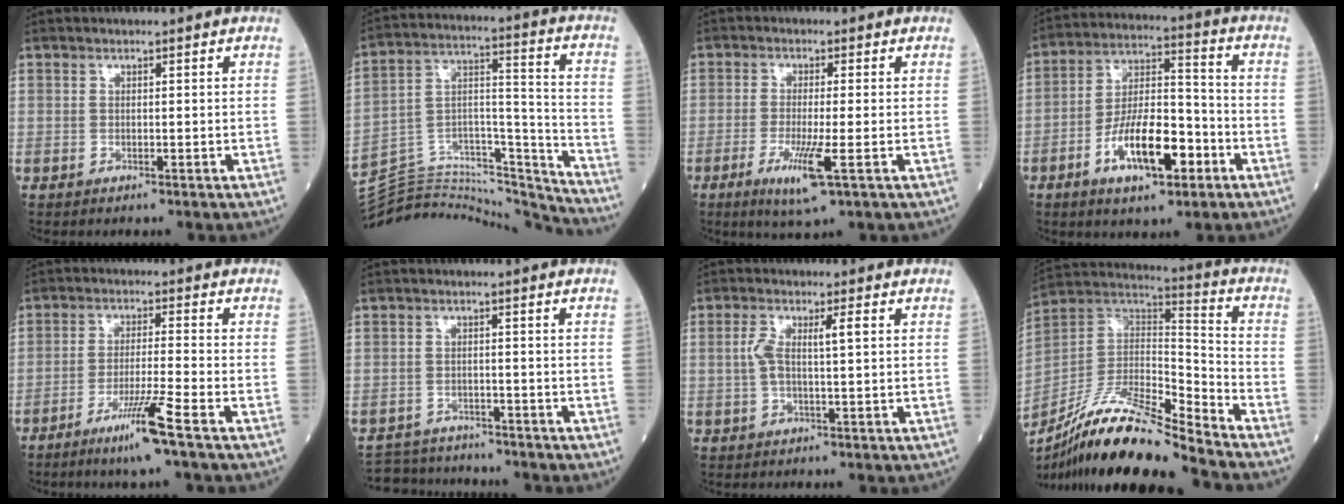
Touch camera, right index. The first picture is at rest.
{"total": 23.7, "force": [-23.0, 3.5, 4.3], "torque": [-0.090, 0.049, -0.355]}
{"total": 6.3, "force": [-2.6, 0.1, 5.8], "torque": [-0.110, -0.018, -0.045]}
{"total": 12.9, "force": [-5.5, 4.4, 10.8], "torque": [-0.202, 0.010, -0.095]}
{"total": 7.6, "force": [-4.6, -1.2, 5.9], "torque": [-0.104, -0.020, -0.090]}
{"total": 6.8, "force": [-6.5, 1.9, 0.4], "torque": [-0.003, 0.005, -0.101]}
{"total": 4.5, "force": [0.7, 0.8, 4.4], "torque": [-0.096, 0.017, 0.010]}
{"total": 19.0, "force": [-15.2, 1.3, 11.4], "torque": [-0.232, 0.001, -0.282]}